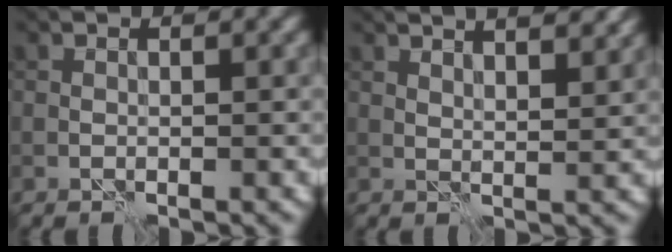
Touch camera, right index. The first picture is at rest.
{"total": 7.5, "force": [5.2, 2.8, 4.6], "torque": [-0.038, 0.033, 0.042]}